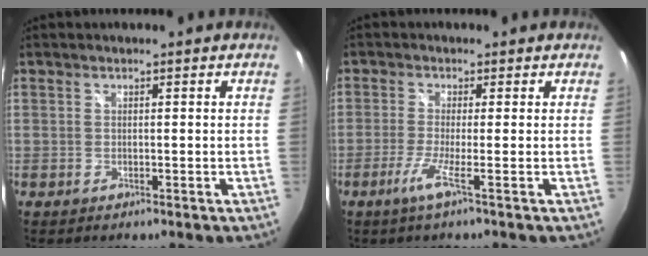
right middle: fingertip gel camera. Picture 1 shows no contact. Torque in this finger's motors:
{"motor_torque": [1.19, -0.94, 0.16, 0.10]}